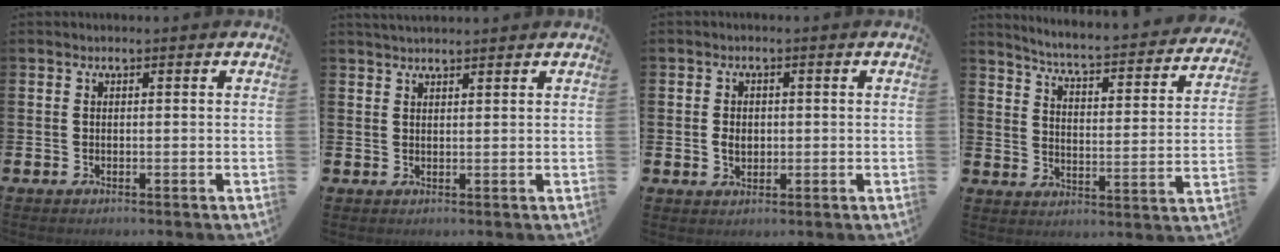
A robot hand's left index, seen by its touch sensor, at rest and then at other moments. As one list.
[{"total": 2.0, "force": [1.9, 0.3, 0.4], "torque": [-0.005, -0.005, 0.034]}, {"total": 2.4, "force": [0.0, 1.9, 1.6], "torque": [-0.011, 0.000, -0.006]}, {"total": 4.6, "force": [4.3, 0.0, 1.5], "torque": [-0.051, -0.046, 0.064]}]